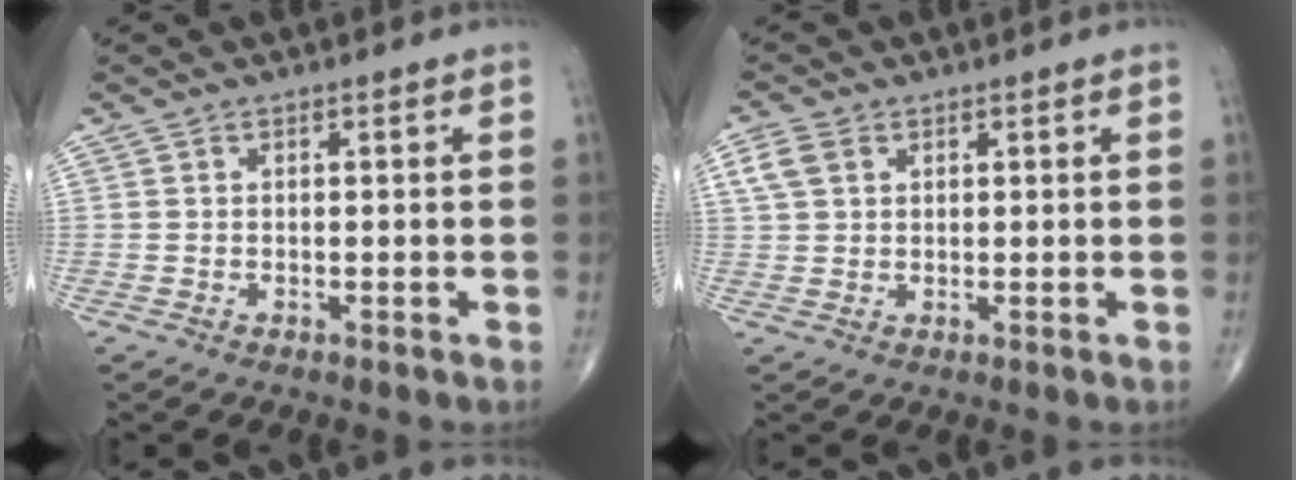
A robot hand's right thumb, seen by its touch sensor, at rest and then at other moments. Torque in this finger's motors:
{"motor_torque": [-0.20, 0.22, 0.13, 0.00, 0.02]}